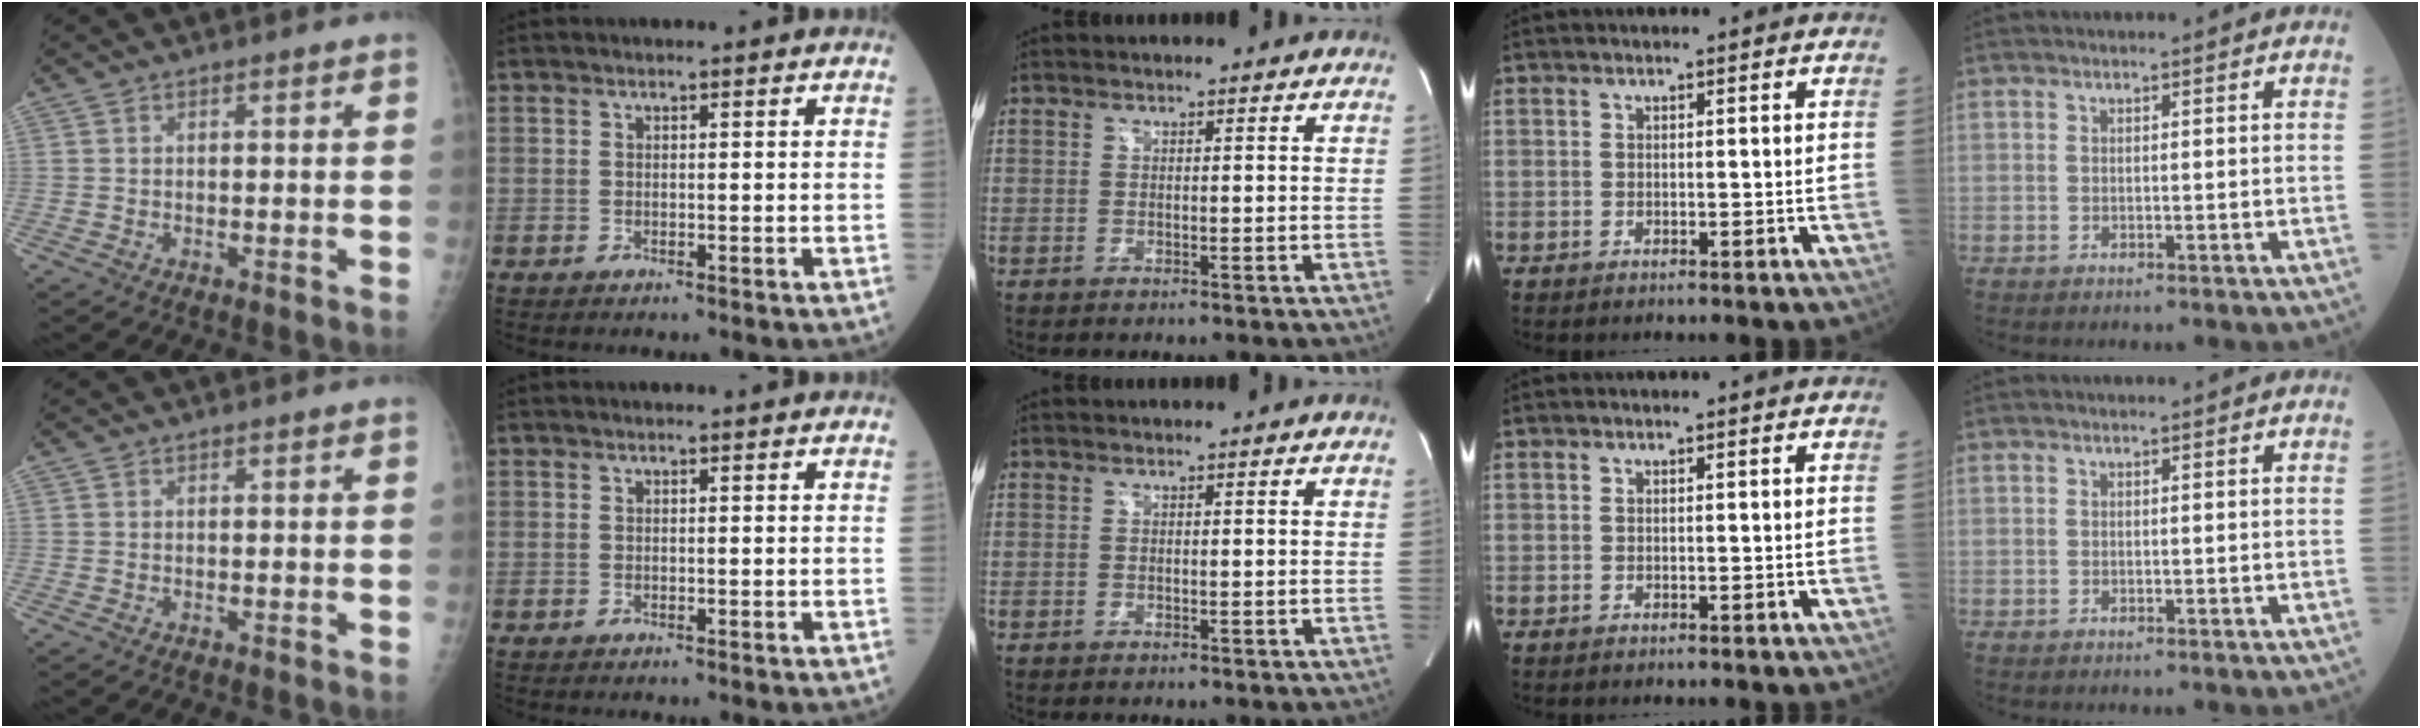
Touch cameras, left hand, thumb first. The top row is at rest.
{}